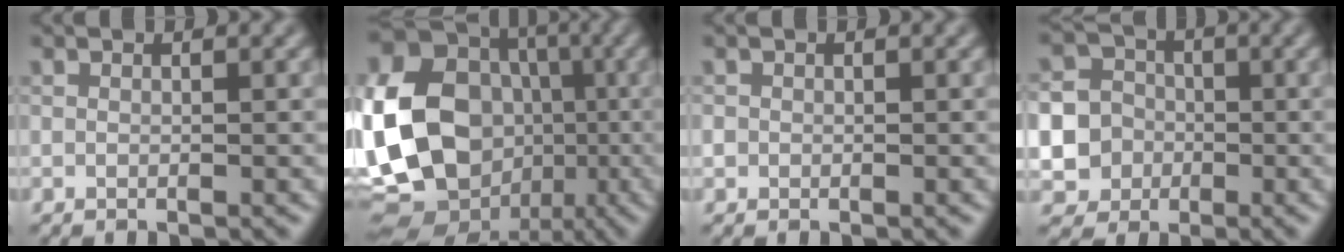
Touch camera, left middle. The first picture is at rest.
{"total": 18.6, "force": [-1.8, 15.6, 9.9], "torque": [-0.208, -0.007, -0.058]}
{"total": 0.6, "force": [-0.1, 0.6, 0.1], "torque": [0.002, -0.004, -0.004]}
{"total": 10.7, "force": [-3.0, 10.1, 2.2], "torque": [-0.073, -0.020, -0.076]}